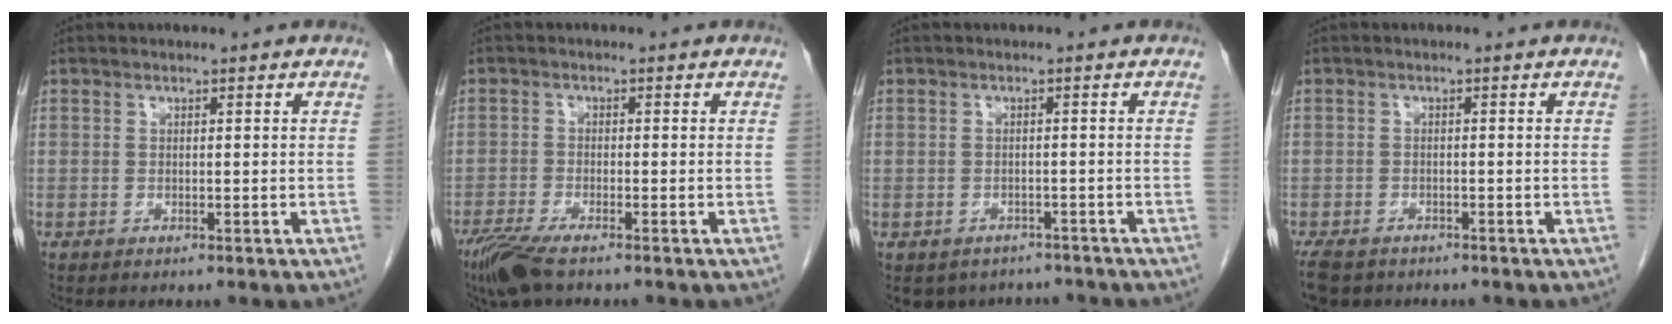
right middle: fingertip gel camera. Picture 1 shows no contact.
{"total": 5.3, "force": [-3.8, 0.7, 3.6], "torque": [-0.073, -0.016, -0.071]}
{"total": 6.5, "force": [-5.5, 3.4, 0.7], "torque": [0.001, 0.008, -0.065]}
{"total": 5.6, "force": [-4.3, 2.8, 2.2], "torque": [-0.039, -0.006, -0.067]}